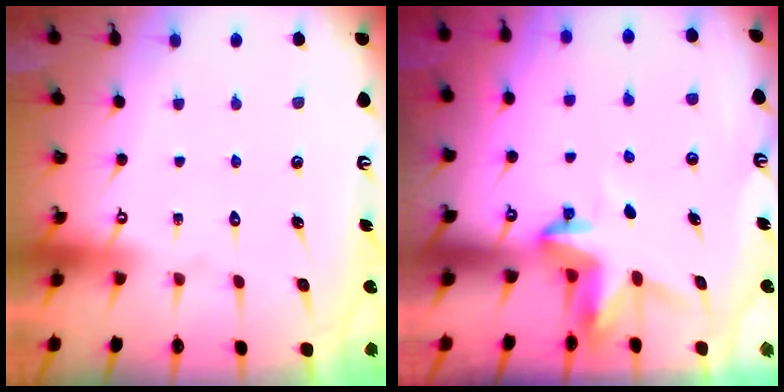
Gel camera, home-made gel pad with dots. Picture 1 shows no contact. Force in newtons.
{"total": 3.9, "press": 3.8, "slide": 0.3}